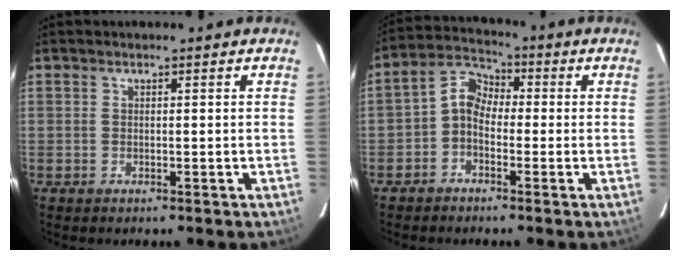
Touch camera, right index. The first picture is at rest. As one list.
[{"total": 5.3, "force": [-1.6, 3.9, 3.1], "torque": [-0.065, 0.022, -0.041]}]